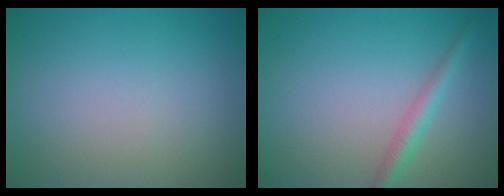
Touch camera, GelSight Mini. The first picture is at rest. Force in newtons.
{"total": 1.9, "press": 1.9, "slide": 0.0}